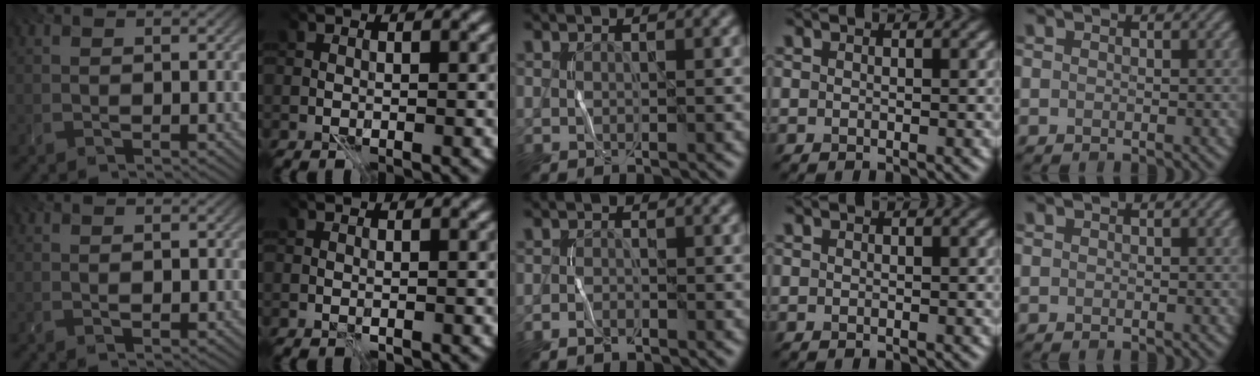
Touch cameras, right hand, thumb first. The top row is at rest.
{"thumb": {"total": 1.0, "force": [0.1, 0.5, 0.9], "torque": [-0.011, -0.003, 0.004]}, "middle": {"total": 1.0, "force": [-0.9, 0.3, 0.4], "torque": [-0.011, 0.005, -0.018]}}